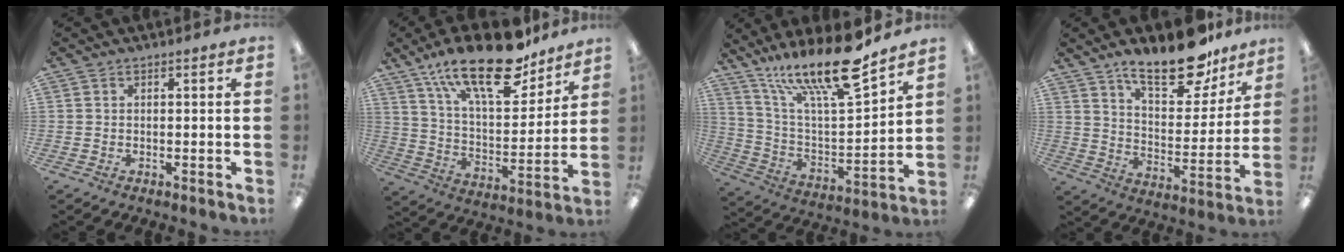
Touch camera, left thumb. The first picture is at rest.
{"total": 23.0, "force": [15.7, 8.9, 14.2], "torque": [-0.230, -0.089, 0.270]}
{"total": 20.6, "force": [15.4, 4.9, 12.7], "torque": [-0.229, -0.103, 0.261]}
{"total": 17.9, "force": [13.4, 7.2, 9.4], "torque": [-0.133, -0.086, 0.227]}